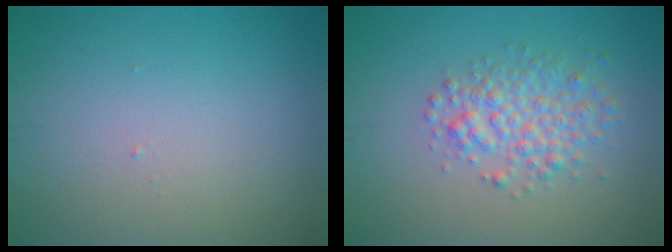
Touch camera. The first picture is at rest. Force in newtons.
{"total": 3.6, "press": 3.6, "slide": 0.1}